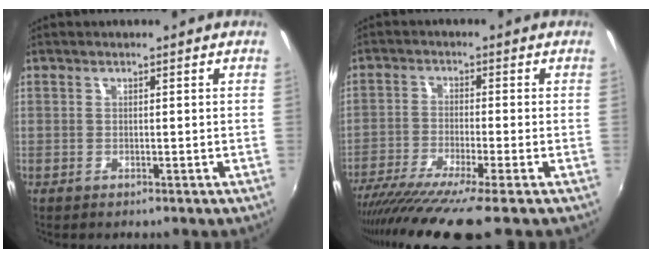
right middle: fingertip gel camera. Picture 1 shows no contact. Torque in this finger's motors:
{"motor_torque": [1.16, -0.98, 0.38, 0.21]}